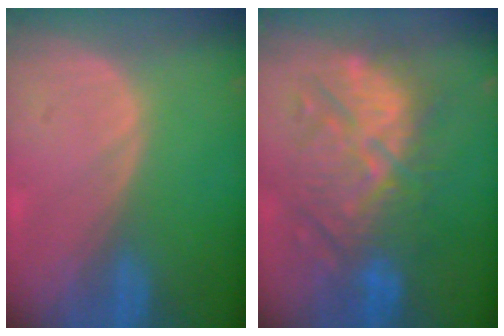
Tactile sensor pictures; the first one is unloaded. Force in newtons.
{"total": 11.0, "press": 10.9, "slide": 1.8}